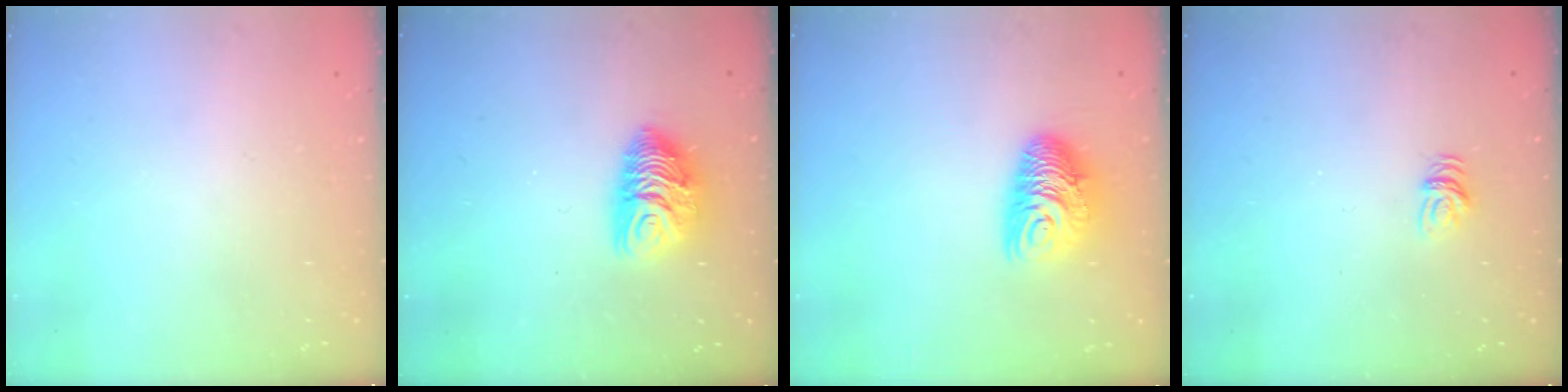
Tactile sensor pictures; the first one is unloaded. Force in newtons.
{"total": 9.7, "press": 9.7, "slide": 0.2}
{"total": 10.1, "press": 10.1, "slide": 0.6}
{"total": 4.1, "press": 4.0, "slide": 0.3}